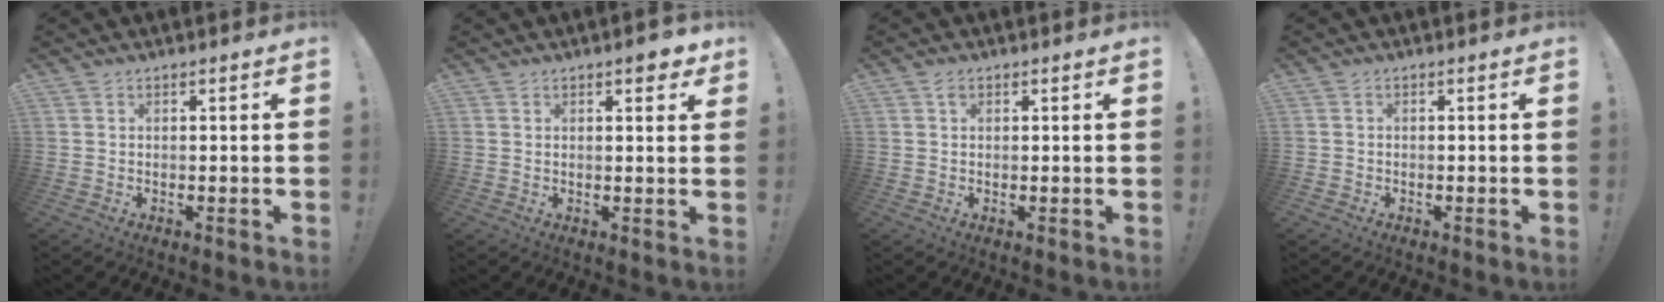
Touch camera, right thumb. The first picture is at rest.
{"total": 4.0, "force": [2.7, 1.2, 2.7], "torque": [-0.016, -0.018, 0.039]}
{"total": 0.9, "force": [0.3, 0.7, 0.5], "torque": [-0.010, 0.003, 0.005]}
{"total": 0.0}